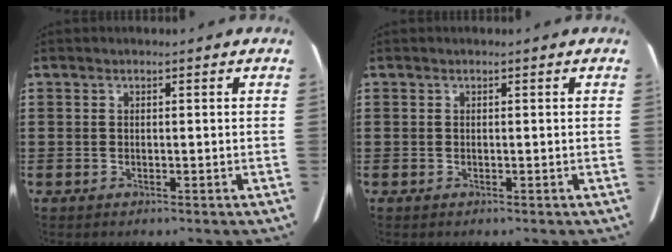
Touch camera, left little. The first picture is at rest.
{"total": 0.0}